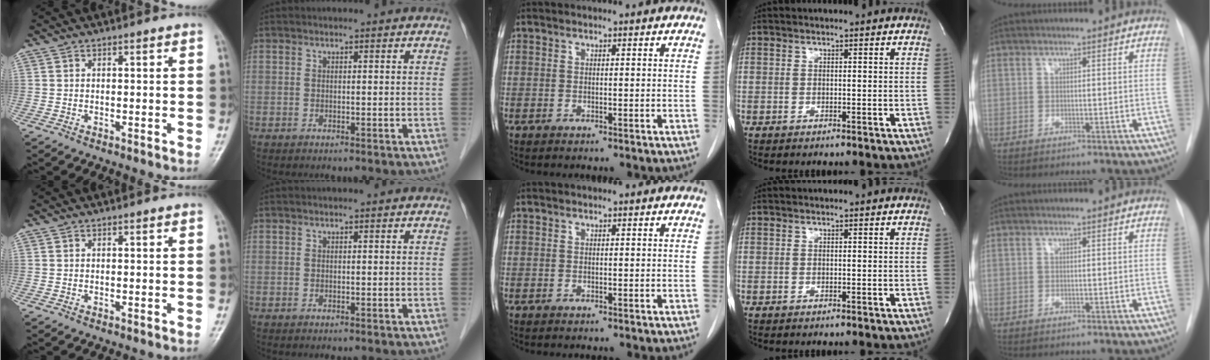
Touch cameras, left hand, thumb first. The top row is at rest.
{}